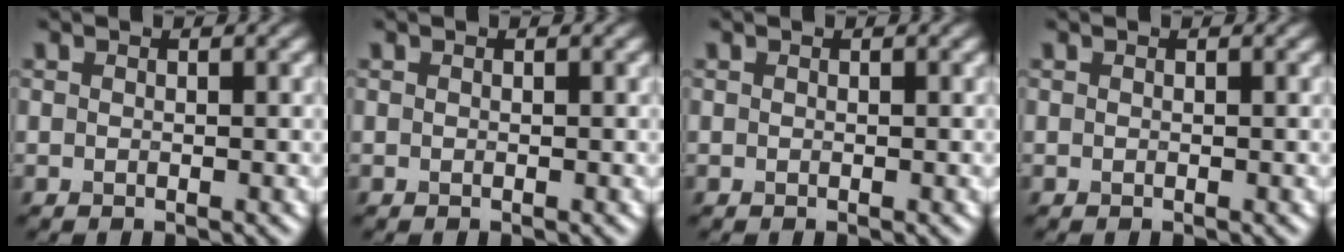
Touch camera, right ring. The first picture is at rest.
{"total": 0.0}
{"total": 0.0}
{"total": 0.0}